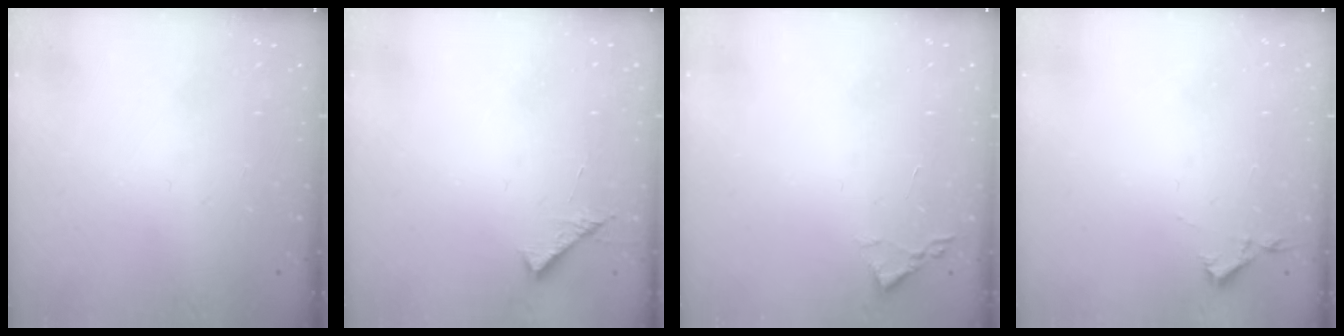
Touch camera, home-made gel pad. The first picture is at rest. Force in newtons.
{"total": 6.9, "press": 6.9, "slide": 0.7}
{"total": 1.8, "press": 1.8, "slide": 0.3}
{"total": 2.9, "press": 2.9, "slide": 0.5}